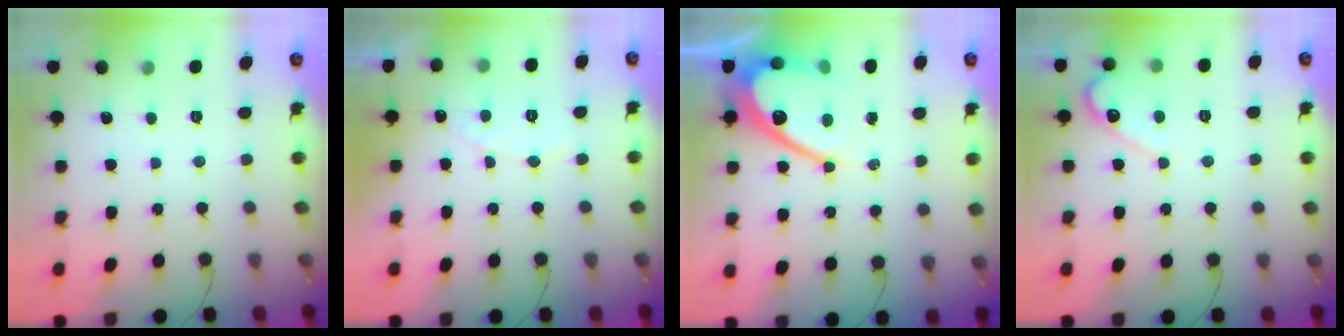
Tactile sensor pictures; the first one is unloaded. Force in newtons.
{"total": 6.3, "press": 6.3, "slide": 0.3}
{"total": 14.0, "press": 14.0, "slide": 0.9}
{"total": 5.7, "press": 5.7, "slide": 0.3}